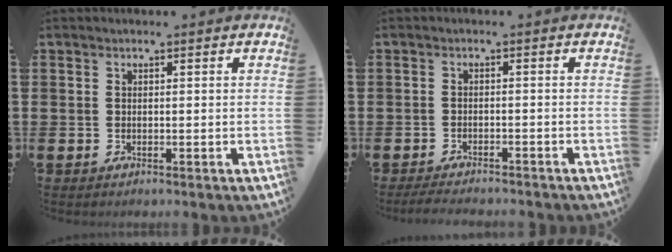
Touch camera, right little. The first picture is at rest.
{"total": 1.5, "force": [-1.4, 0.1, 0.4], "torque": [-0.009, 0.003, -0.027]}